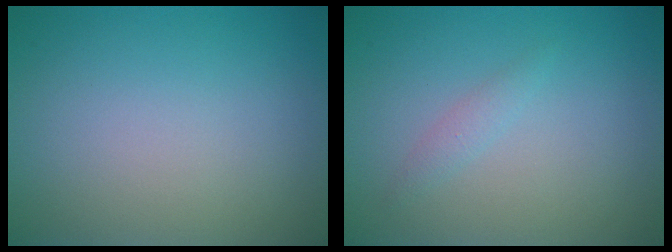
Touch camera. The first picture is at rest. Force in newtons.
{"total": 0.9, "press": 0.9, "slide": 0.0}